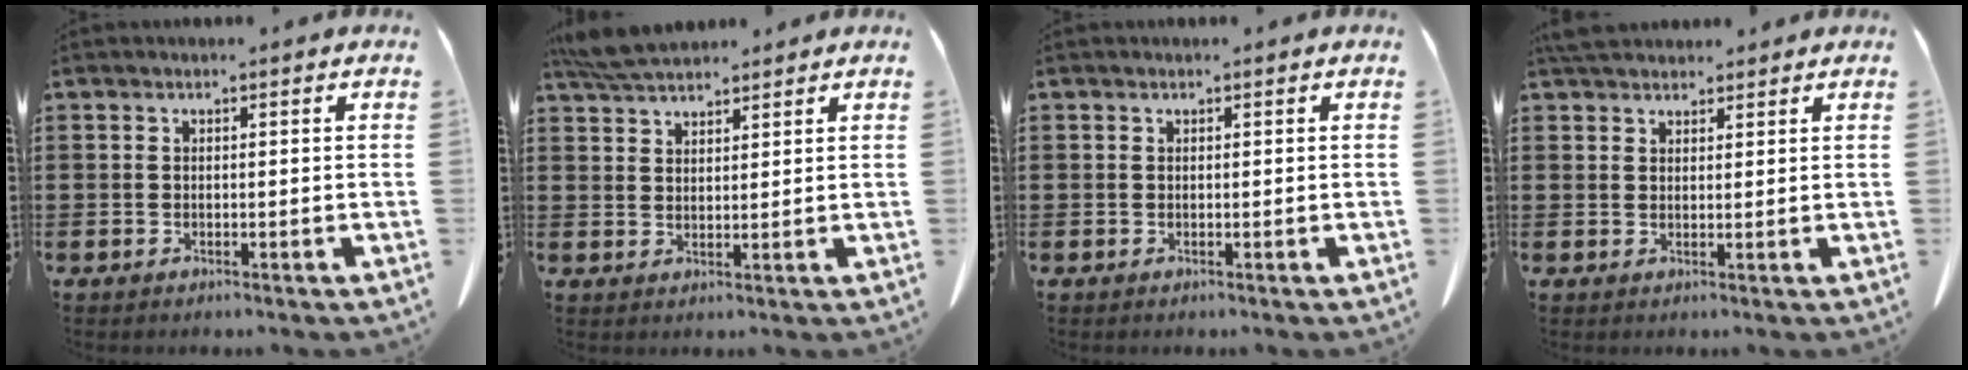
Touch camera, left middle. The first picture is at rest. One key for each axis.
{"total": 5.1, "fx": 4.6, "fy": 1.0, "fz": 1.8, "tx": -0.048, "ty": -0.008, "tz": 0.090}
{"total": 0.0}
{"total": 3.5, "fx": 3.2, "fy": 1.0, "fz": 0.9, "tx": -0.026, "ty": -0.005, "tz": 0.063}